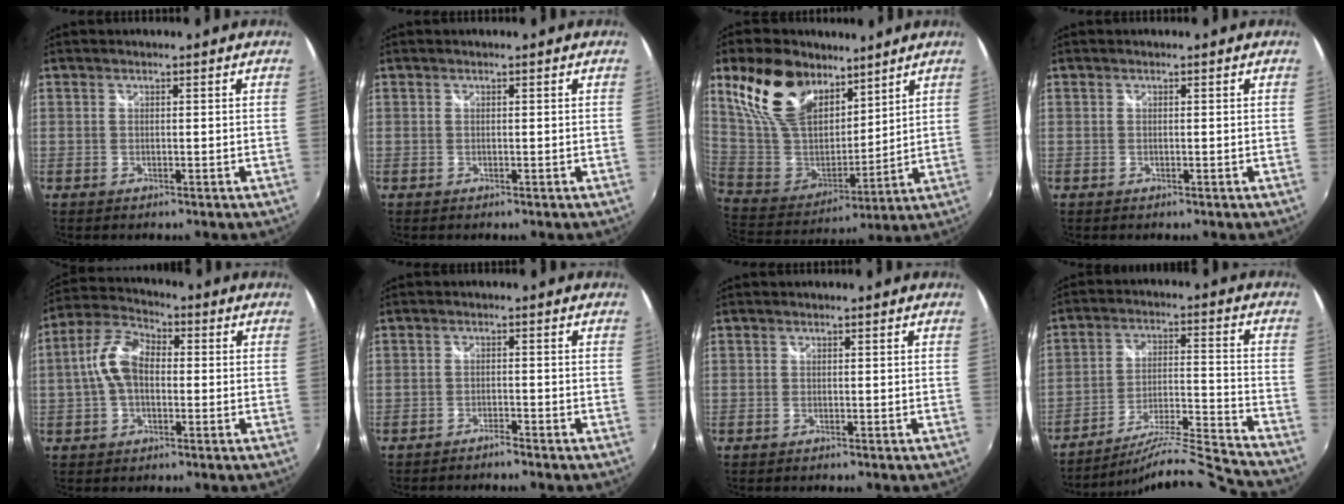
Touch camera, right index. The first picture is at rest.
{"total": 0.0}
{"total": 20.3, "force": [12.2, 11.4, 11.4], "torque": [-0.258, 0.035, 0.248]}
{"total": 0.0}
{"total": 8.9, "force": [-0.4, 5.5, 7.0], "torque": [-0.151, 0.025, -0.010]}
{"total": 2.0, "force": [-1.9, 0.2, 0.5], "torque": [-0.023, -0.003, -0.035]}
{"total": 0.0}
{"total": 15.7, "force": [-15.1, -2.9, 3.0], "torque": [-0.057, -0.005, -0.248]}